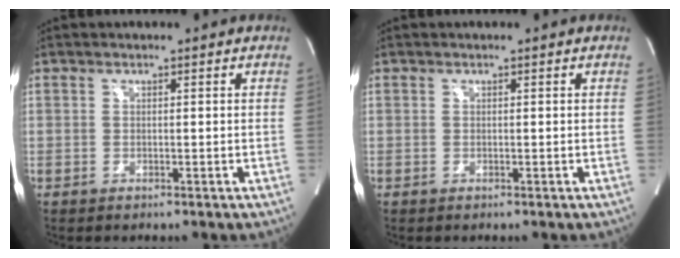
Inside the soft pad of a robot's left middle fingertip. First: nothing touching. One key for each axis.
{"total": 0.0}